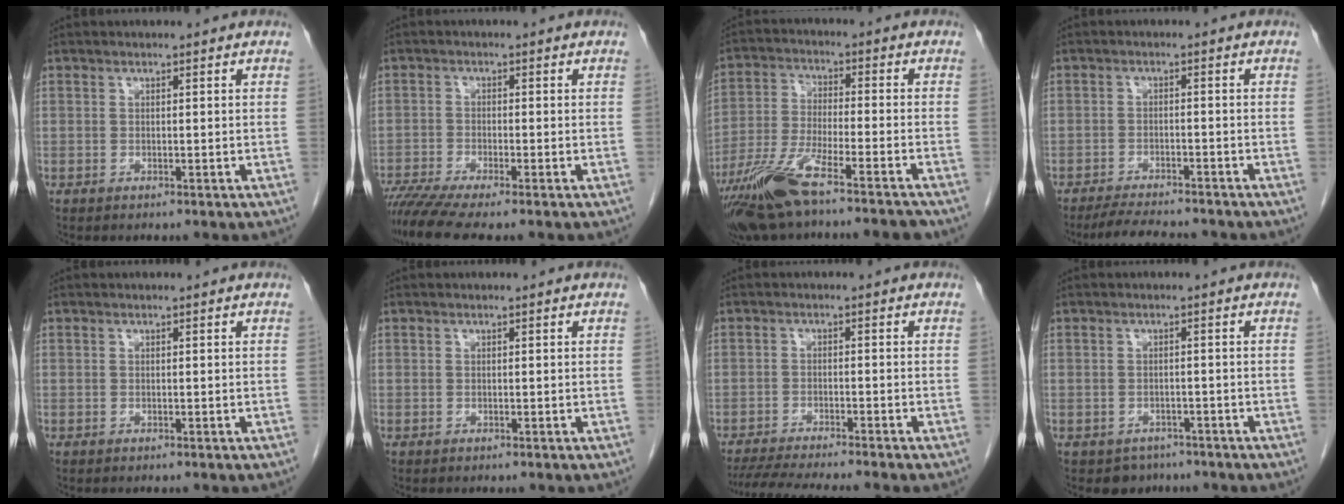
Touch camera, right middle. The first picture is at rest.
{"total": 7.4, "force": [-6.0, -0.4, 4.3], "torque": [-0.078, -0.021, -0.105]}
{"total": 12.9, "force": [-9.6, 0.5, 8.5], "torque": [-0.167, -0.026, -0.170]}
{"total": 8.2, "force": [-7.5, 1.0, 3.1], "torque": [-0.050, -0.013, -0.115]}
{"total": 0.0}
{"total": 0.0}
{"total": 10.4, "force": [-9.2, -0.8, 4.8], "torque": [-0.064, -0.019, -0.145]}
{"total": 3.1, "force": [-2.3, 2.1, 0.1], "torque": [-0.009, 0.003, -0.033]}